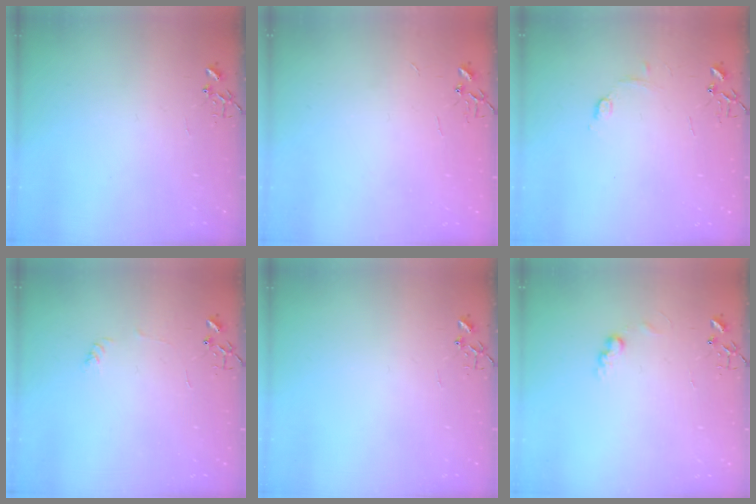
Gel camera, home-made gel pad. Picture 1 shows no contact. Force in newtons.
{"total": 2.2, "press": 2.2, "slide": 0.3}
{"total": 6.1, "press": 6.1, "slide": 0.7}
{"total": 3.7, "press": 3.7, "slide": 0.5}
{"total": 0.0}
{"total": 6.4, "press": 6.4, "slide": 0.5}